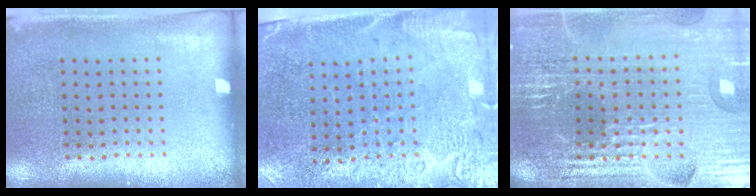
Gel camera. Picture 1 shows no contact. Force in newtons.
{"total": 2.8, "press": 2.5, "slide": 1.1}
{"total": 5.4, "press": 4.9, "slide": 2.1}